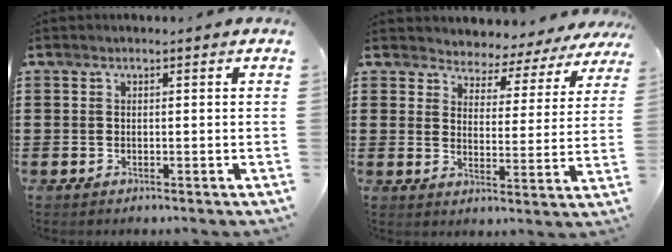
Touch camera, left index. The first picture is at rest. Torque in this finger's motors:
{"motor_torque": [2.14, 0.00, 0.35, 0.00]}